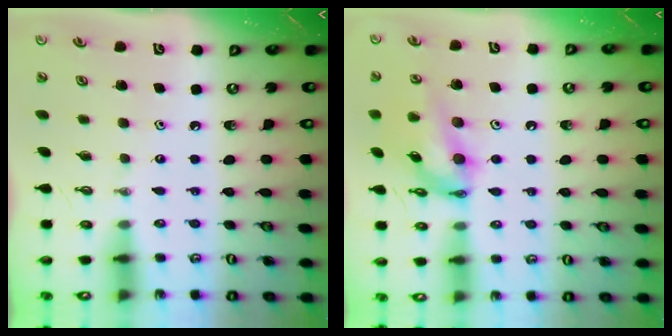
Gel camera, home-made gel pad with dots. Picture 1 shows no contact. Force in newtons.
{"total": 14.1, "press": 14.0, "slide": 1.3}